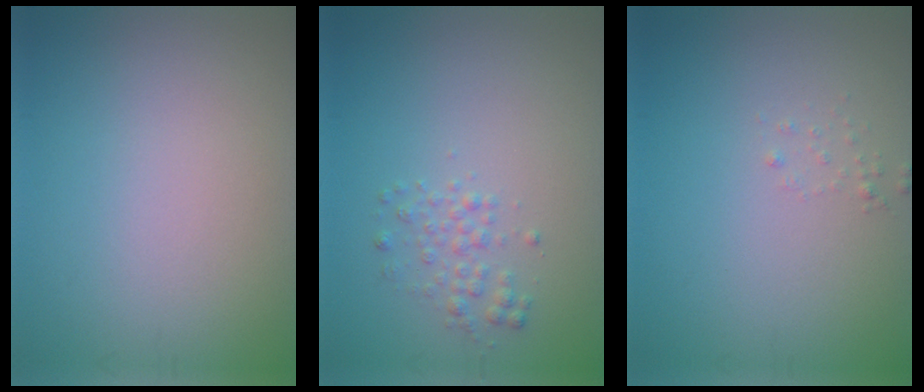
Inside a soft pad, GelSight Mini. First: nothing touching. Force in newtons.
{"total": 1.5, "press": 1.5, "slide": 0.1}
{"total": 0.6, "press": 0.6, "slide": 0.1}